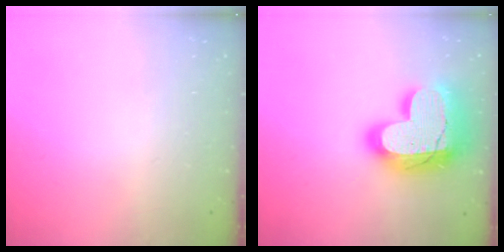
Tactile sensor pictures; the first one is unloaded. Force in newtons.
{"total": 27.3, "press": 27.2, "slide": 2.0}